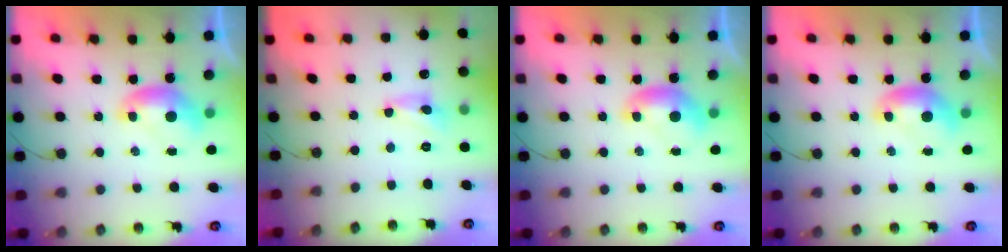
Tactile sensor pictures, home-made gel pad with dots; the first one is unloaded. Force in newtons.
{"total": 1.9, "press": 1.9, "slide": 0.2}
{"total": 0.0}
{"total": 0.0}